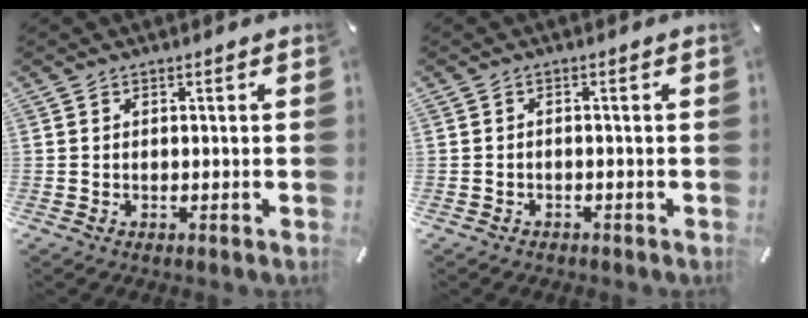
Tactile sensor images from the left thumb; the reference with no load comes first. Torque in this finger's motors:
{"motor_torque": [0.13, 0.01, -0.11, 0.07, -0.01]}